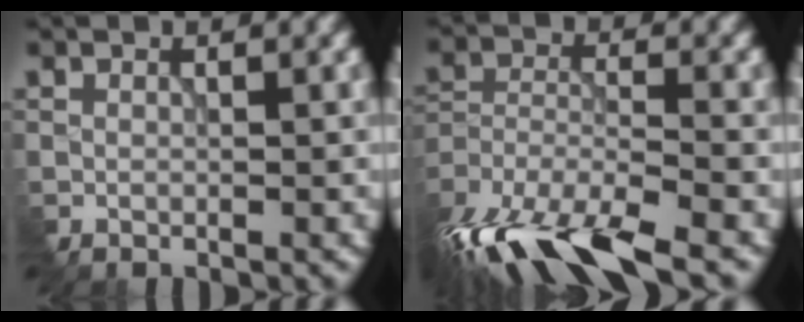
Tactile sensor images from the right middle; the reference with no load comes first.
{"total": 11.7, "force": [-8.8, 3.8, 6.7], "torque": [-0.154, -0.026, -0.149]}